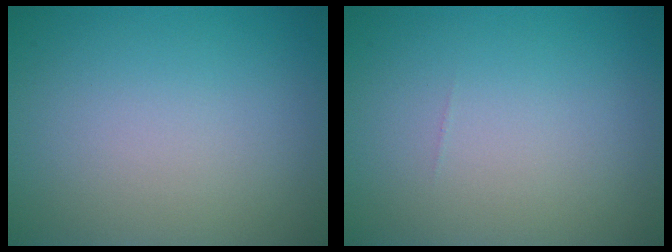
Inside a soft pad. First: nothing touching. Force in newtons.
{"total": 0.0}